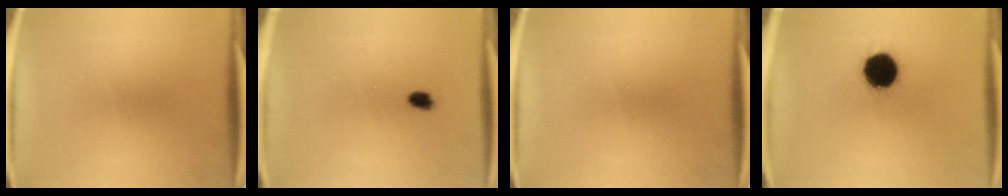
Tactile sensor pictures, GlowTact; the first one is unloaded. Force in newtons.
{"total": 2.7}
{"total": 0.0}
{"total": 14.3}